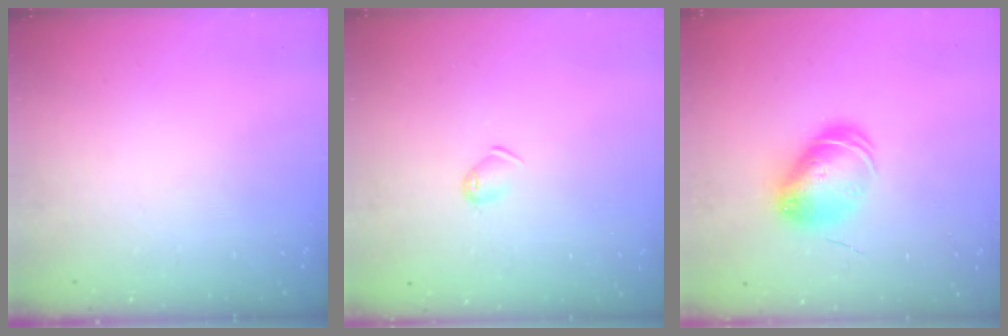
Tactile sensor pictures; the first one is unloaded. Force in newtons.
{"total": 4.7, "press": 4.6, "slide": 0.9}
{"total": 9.6, "press": 9.6, "slide": 0.8}